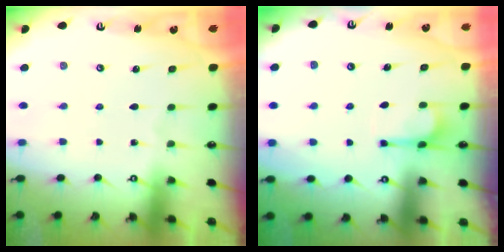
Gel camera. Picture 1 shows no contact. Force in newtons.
{"total": 3.9, "press": 3.9, "slide": 0.6}